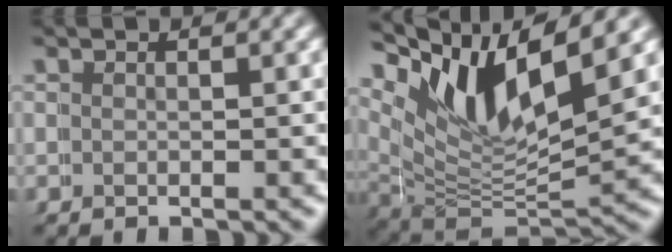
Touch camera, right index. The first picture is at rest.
{"total": 11.4, "force": [5.5, 6.5, 7.6], "torque": [-0.144, 0.012, 0.078]}